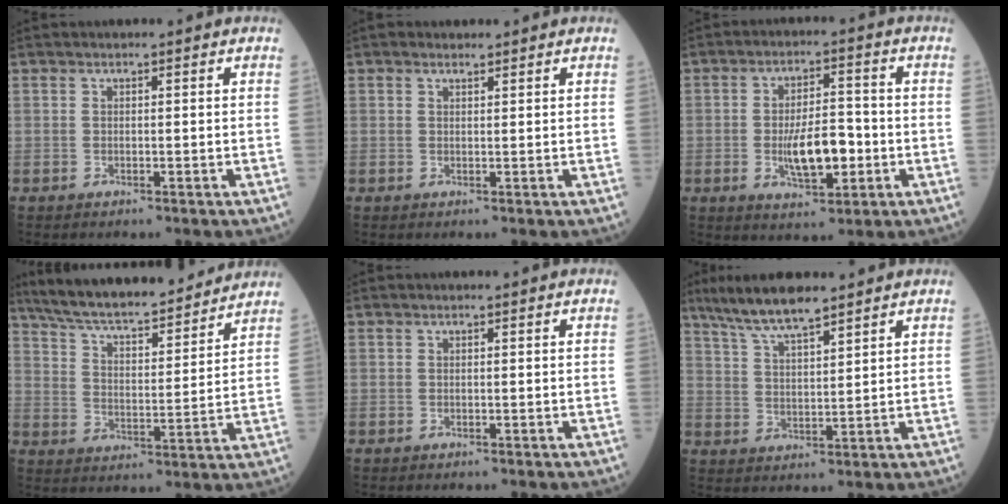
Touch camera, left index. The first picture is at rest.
{"total": 0.7, "force": [0.6, 0.4, 0.1], "torque": [-0.009, 0.000, 0.009]}
{"total": 8.3, "force": [-1.8, 3.1, 7.5], "torque": [-0.139, 0.004, -0.027]}
{"total": 20.1, "force": [18.0, 2.9, 8.5], "torque": [-0.144, 0.018, 0.272]}
{"total": 0.0}
{"total": 8.2, "force": [6.7, 0.9, 4.6], "torque": [-0.096, 0.014, 0.127]}